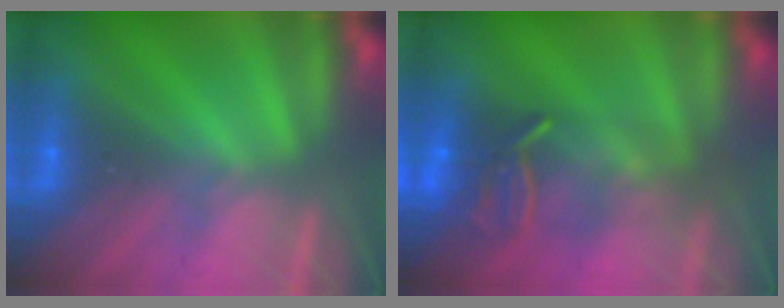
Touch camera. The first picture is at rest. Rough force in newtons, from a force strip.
{"total": 7.1}